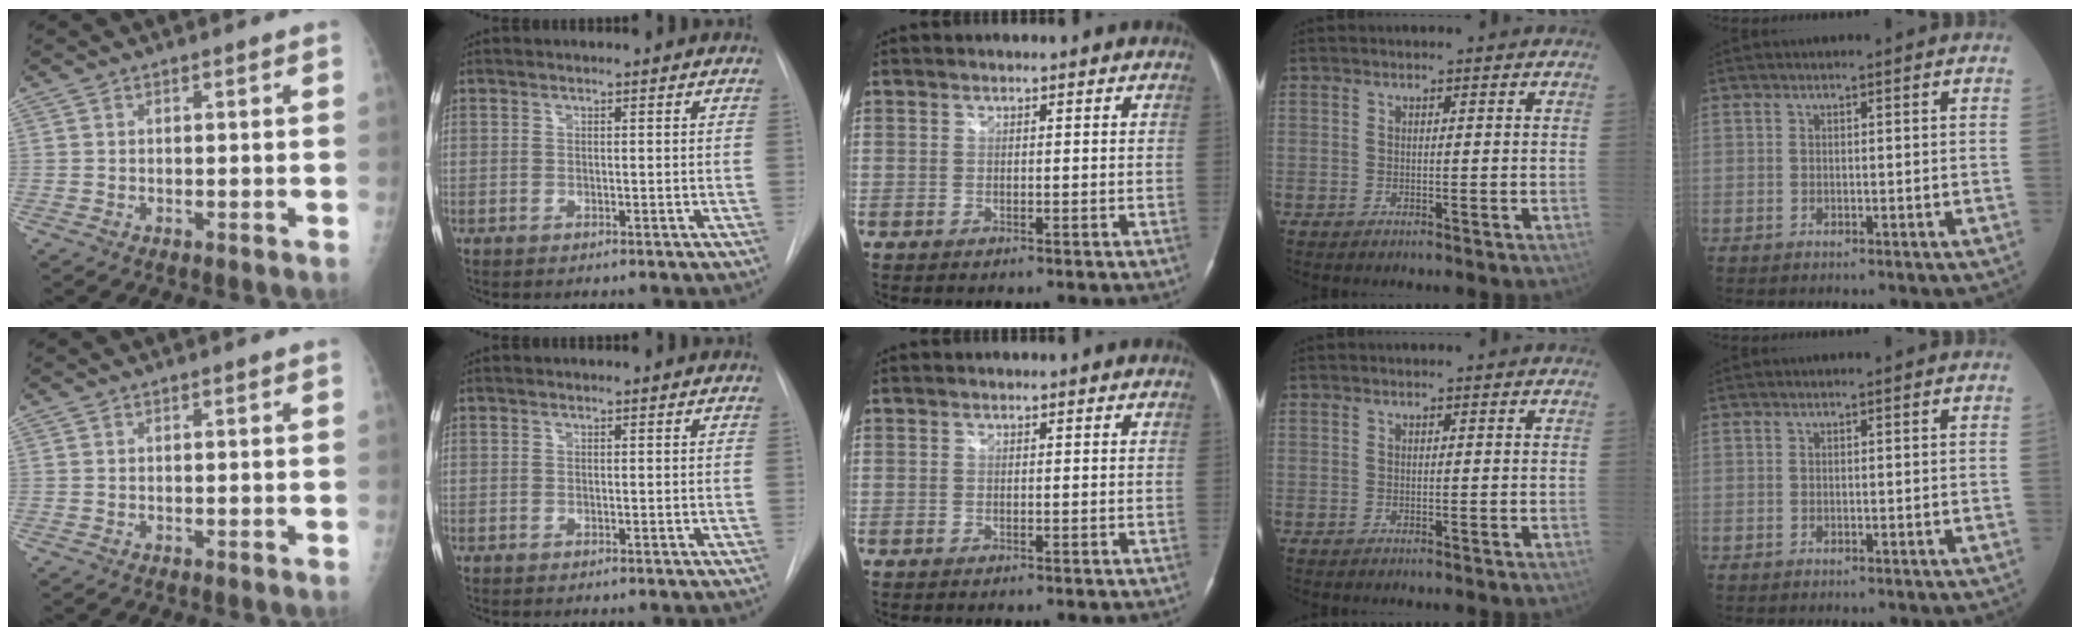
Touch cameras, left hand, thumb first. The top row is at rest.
{}